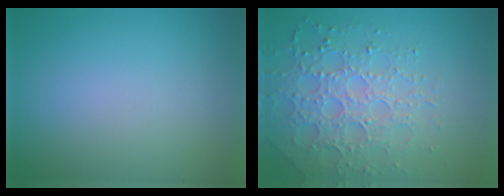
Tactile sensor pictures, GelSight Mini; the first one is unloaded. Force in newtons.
{"total": 4.6, "press": 4.4, "slide": 1.2}